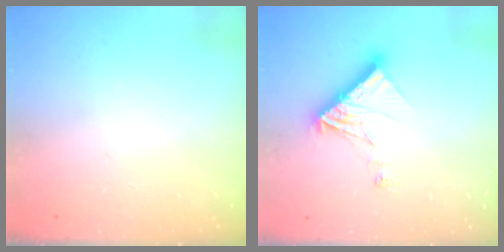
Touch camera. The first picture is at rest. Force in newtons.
{"total": 12.6, "press": 12.6, "slide": 1.4}